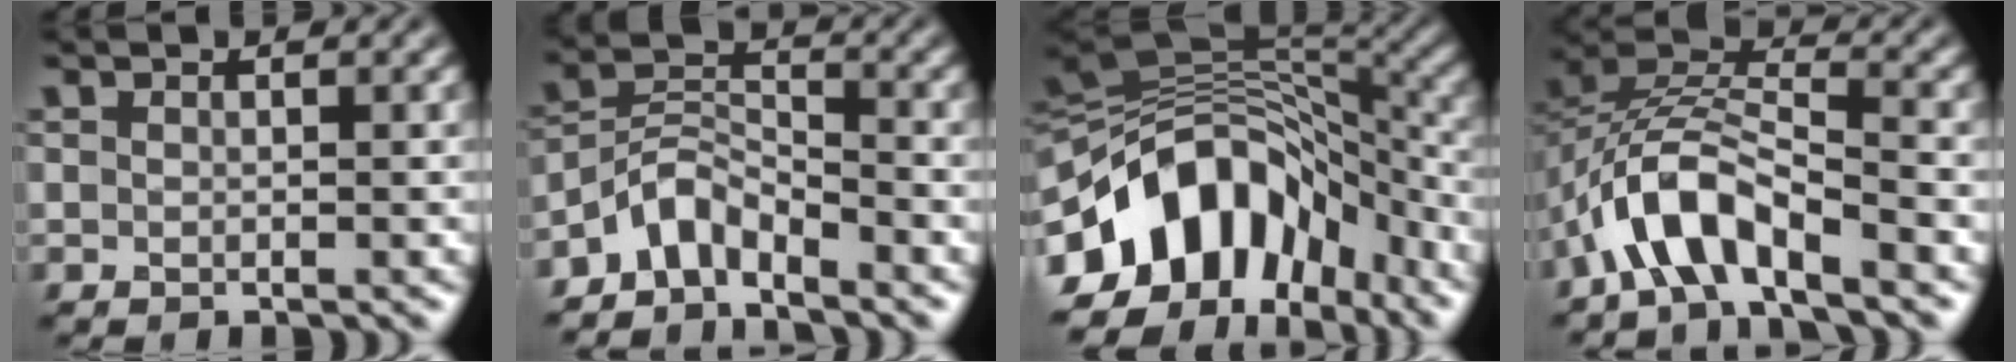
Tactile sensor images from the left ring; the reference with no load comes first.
{"total": 3.8, "force": [-3.2, 1.5, 1.5], "torque": [-0.025, 0.011, -0.074]}
{"total": 13.8, "force": [-5.8, 8.6, 9.0], "torque": [-0.159, 0.021, -0.112]}
{"total": 6.5, "force": [-3.9, 2.5, 4.6], "torque": [-0.079, 0.009, -0.079]}